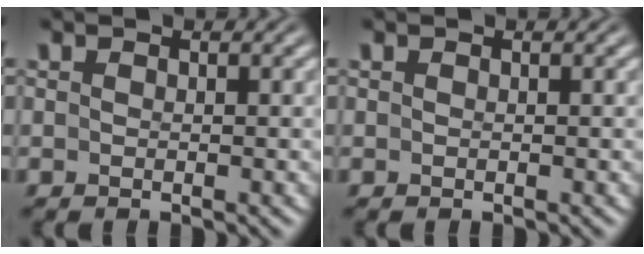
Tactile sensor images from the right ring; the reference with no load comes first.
{"total": 0.0}